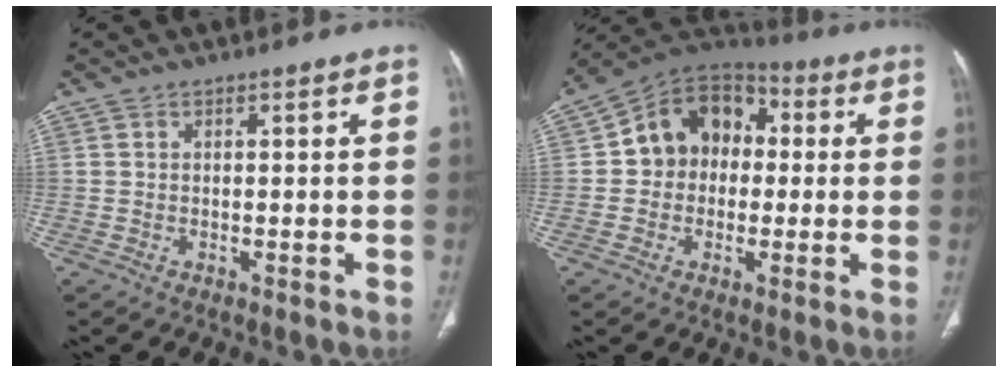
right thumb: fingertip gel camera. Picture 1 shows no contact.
{"total": 13.3, "force": [1.2, 10.7, 7.8], "torque": [-0.085, 0.037, 0.006]}